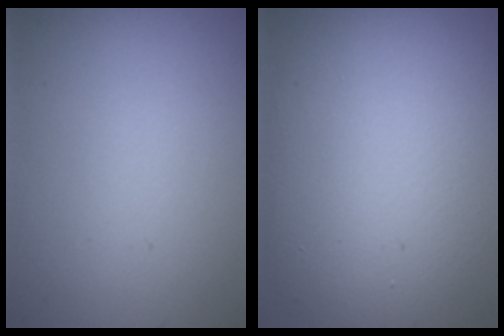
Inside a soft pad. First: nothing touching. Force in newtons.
{"total": 13.8, "press": 13.8, "slide": 1.0}